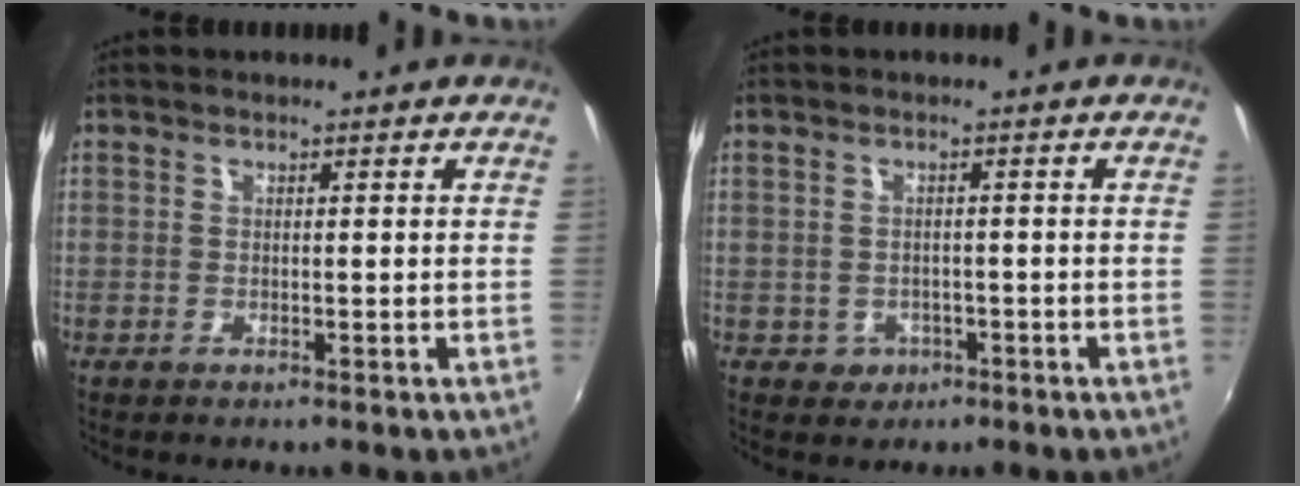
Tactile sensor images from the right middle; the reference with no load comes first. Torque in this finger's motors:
{"motor_torque": [0.88, -0.67, -0.07, -0.01]}